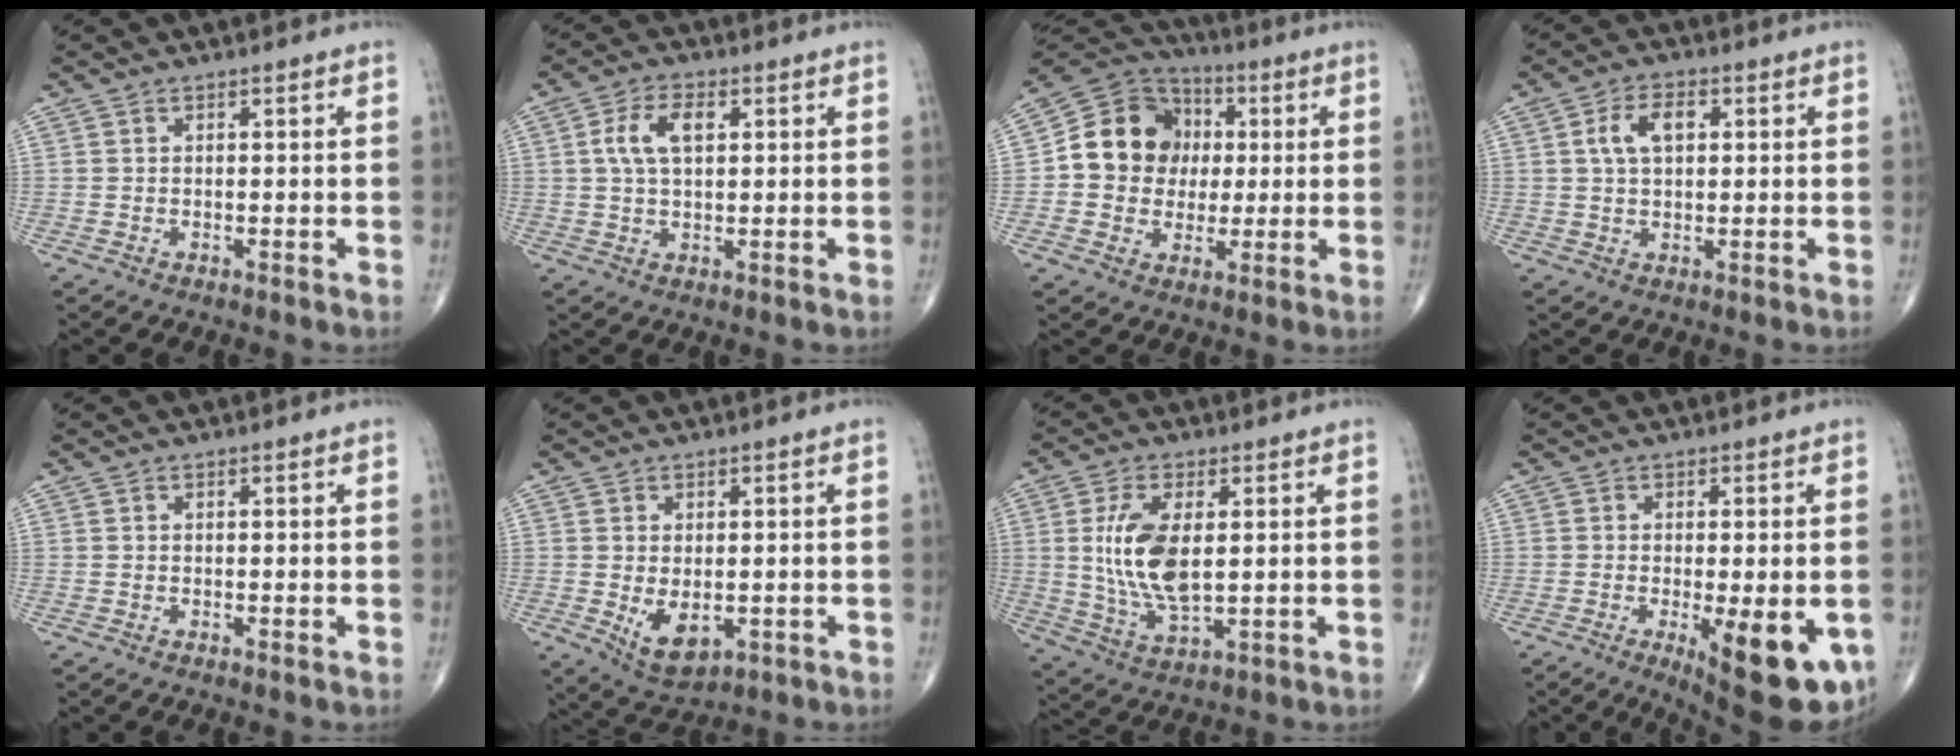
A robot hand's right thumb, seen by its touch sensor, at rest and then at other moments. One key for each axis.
{"total": 6.9, "fx": 1.7, "fy": 3.7, "fz": 5.5, "tx": -0.109, "ty": 0.009, "tz": 0.031}
{"total": 14.3, "fx": 1.1, "fy": 12.6, "fz": 6.6, "tx": -0.073, "ty": 0.021, "tz": 0.012}
{"total": 6.3, "fx": 1.5, "fy": 3.7, "fz": 4.9, "tx": -0.089, "ty": 0.010, "tz": 0.026}
{"total": 0.0}
{"total": 6.6, "fx": -1.1, "fy": 4.0, "fz": 5.2, "tx": -0.073, "ty": -0.014, "tz": -0.002}
{"total": 11.8, "fx": 1.6, "fy": 5.5, "fz": 10.3, "tx": -0.204, "ty": -0.015, "tz": 0.038}
{"total": 14.3, "fx": -4.6, "fy": 4.9, "fz": 12.6, "tx": -0.132, "ty": -0.015, "tz": -0.049}